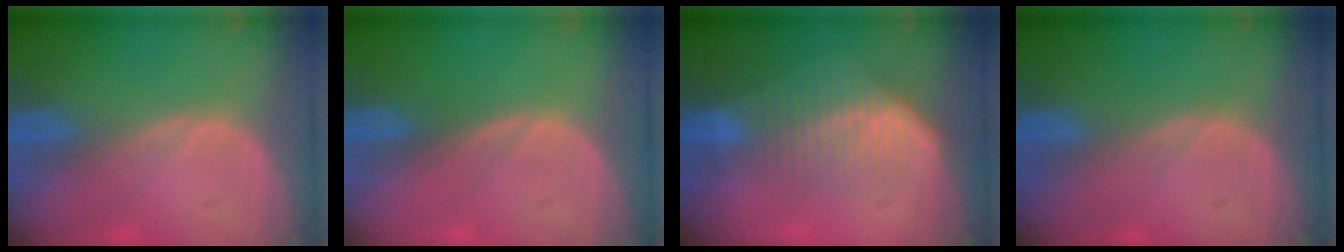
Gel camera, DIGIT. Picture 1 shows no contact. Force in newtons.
{"total": 0.0}
{"total": 7.6, "press": 6.5, "slide": 3.9}
{"total": 0.0}